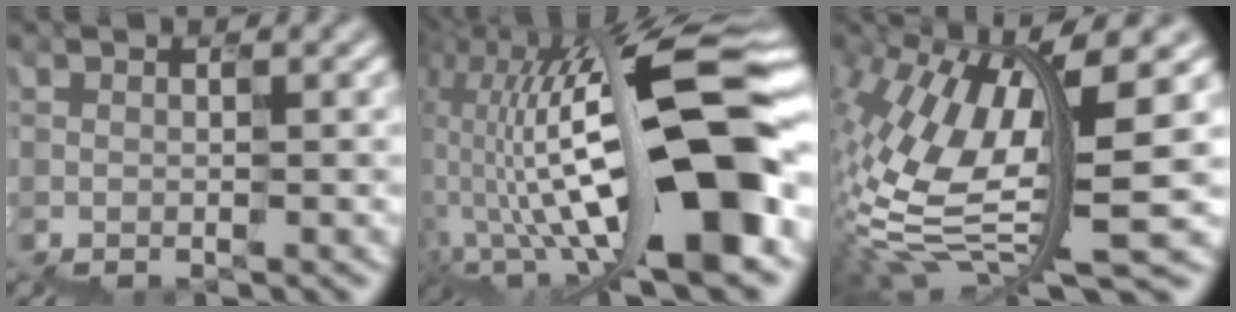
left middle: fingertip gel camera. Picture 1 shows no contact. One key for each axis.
{"total": 15.2, "fx": 0.4, "fy": 7.1, "fz": 13.4, "tx": -0.236, "ty": 0.006, "tz": 0.009}
{"total": 9.8, "fx": 1.1, "fy": 3.3, "fz": 9.1, "tx": -0.224, "ty": -0.010, "tz": 0.035}